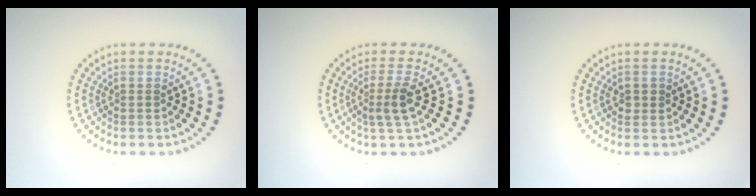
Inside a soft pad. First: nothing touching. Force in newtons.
{"total": 2.3, "press": 1.8, "slide": 1.5}
{"total": 0.9, "press": 0.9, "slide": 0.0}